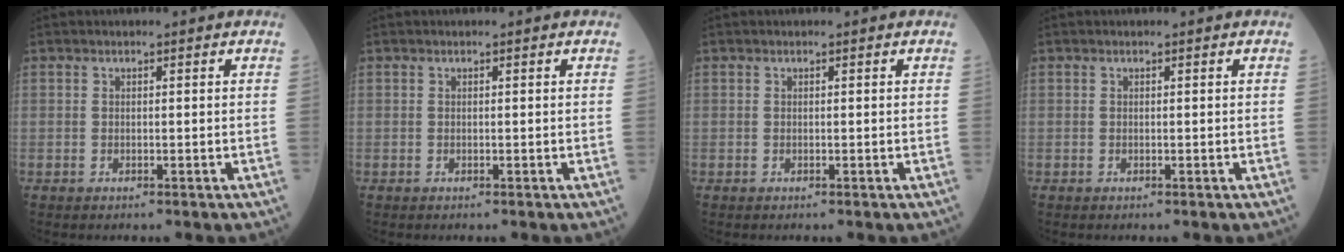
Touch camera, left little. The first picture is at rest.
{"total": 0.0}
{"total": 0.0}
{"total": 0.0}